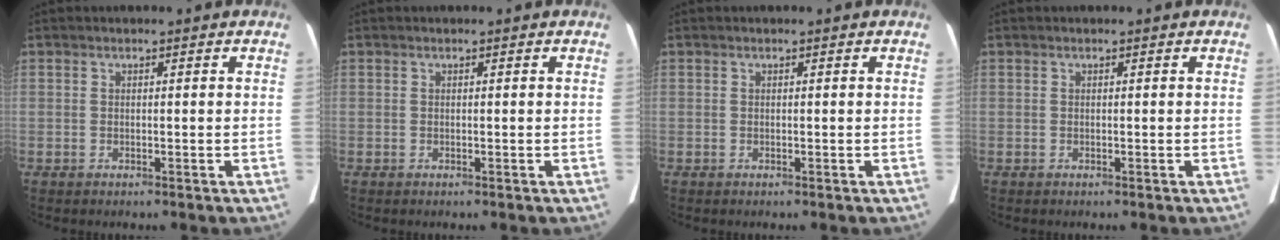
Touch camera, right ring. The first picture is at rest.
{"total": 0.0}
{"total": 0.0}
{"total": 0.0}